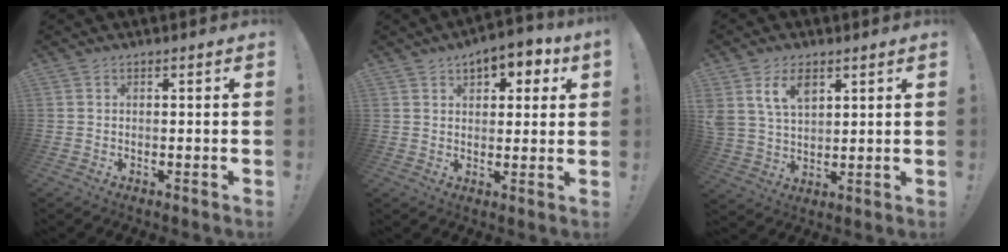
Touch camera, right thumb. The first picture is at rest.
{"total": 7.3, "force": [3.9, 4.1, 4.7], "torque": [-0.050, -0.013, 0.064]}
{"total": 9.2, "force": [5.1, 5.8, 5.1], "torque": [-0.091, -0.015, 0.101]}